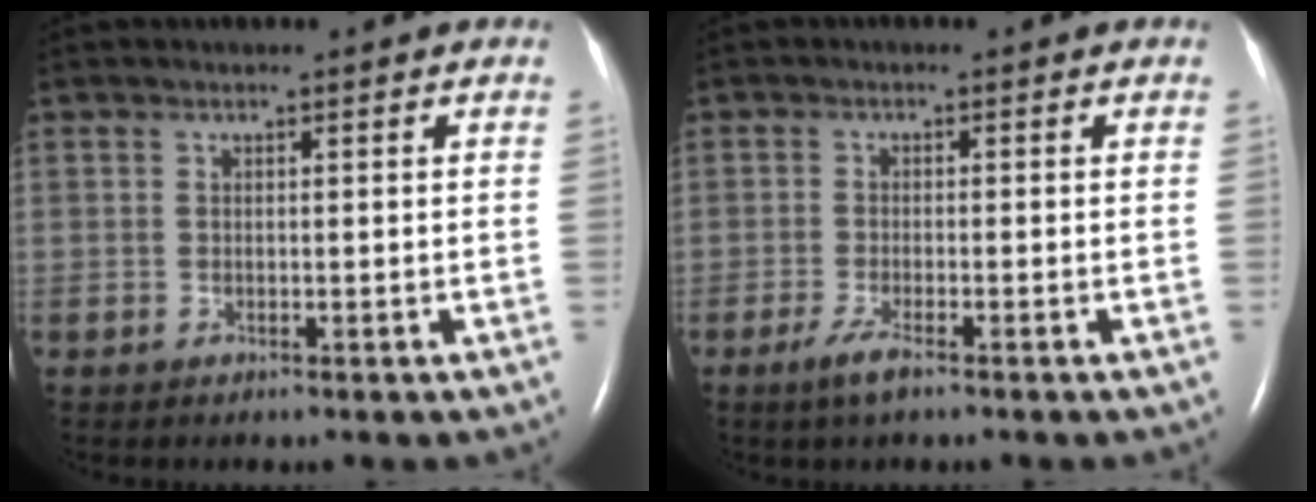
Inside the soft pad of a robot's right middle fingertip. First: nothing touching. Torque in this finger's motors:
{"motor_torque": [0.54, -0.48, 0.07, 0.07]}